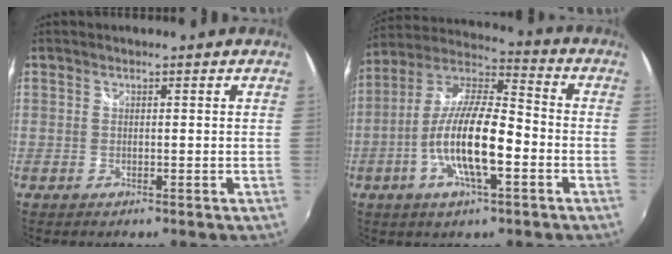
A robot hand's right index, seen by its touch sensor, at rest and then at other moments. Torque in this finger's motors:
{"motor_torque": [1.92, -0.22, 1.05, 0.21]}